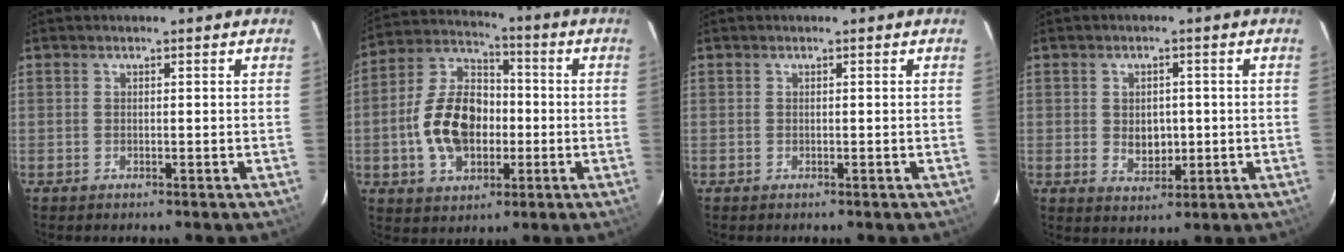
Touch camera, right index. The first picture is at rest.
{"total": 14.9, "force": [-2.4, 9.9, 10.9], "torque": [-0.219, 0.024, -0.033]}
{"total": 0.0}
{"total": 5.1, "force": [-0.2, 3.8, 3.4], "torque": [-0.056, -0.002, 0.005]}